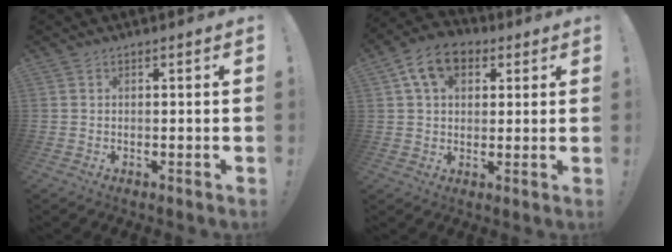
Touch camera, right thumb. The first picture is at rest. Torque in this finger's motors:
{"motor_torque": [0.16, 0.24, 0.58, 0.21, 0.13]}